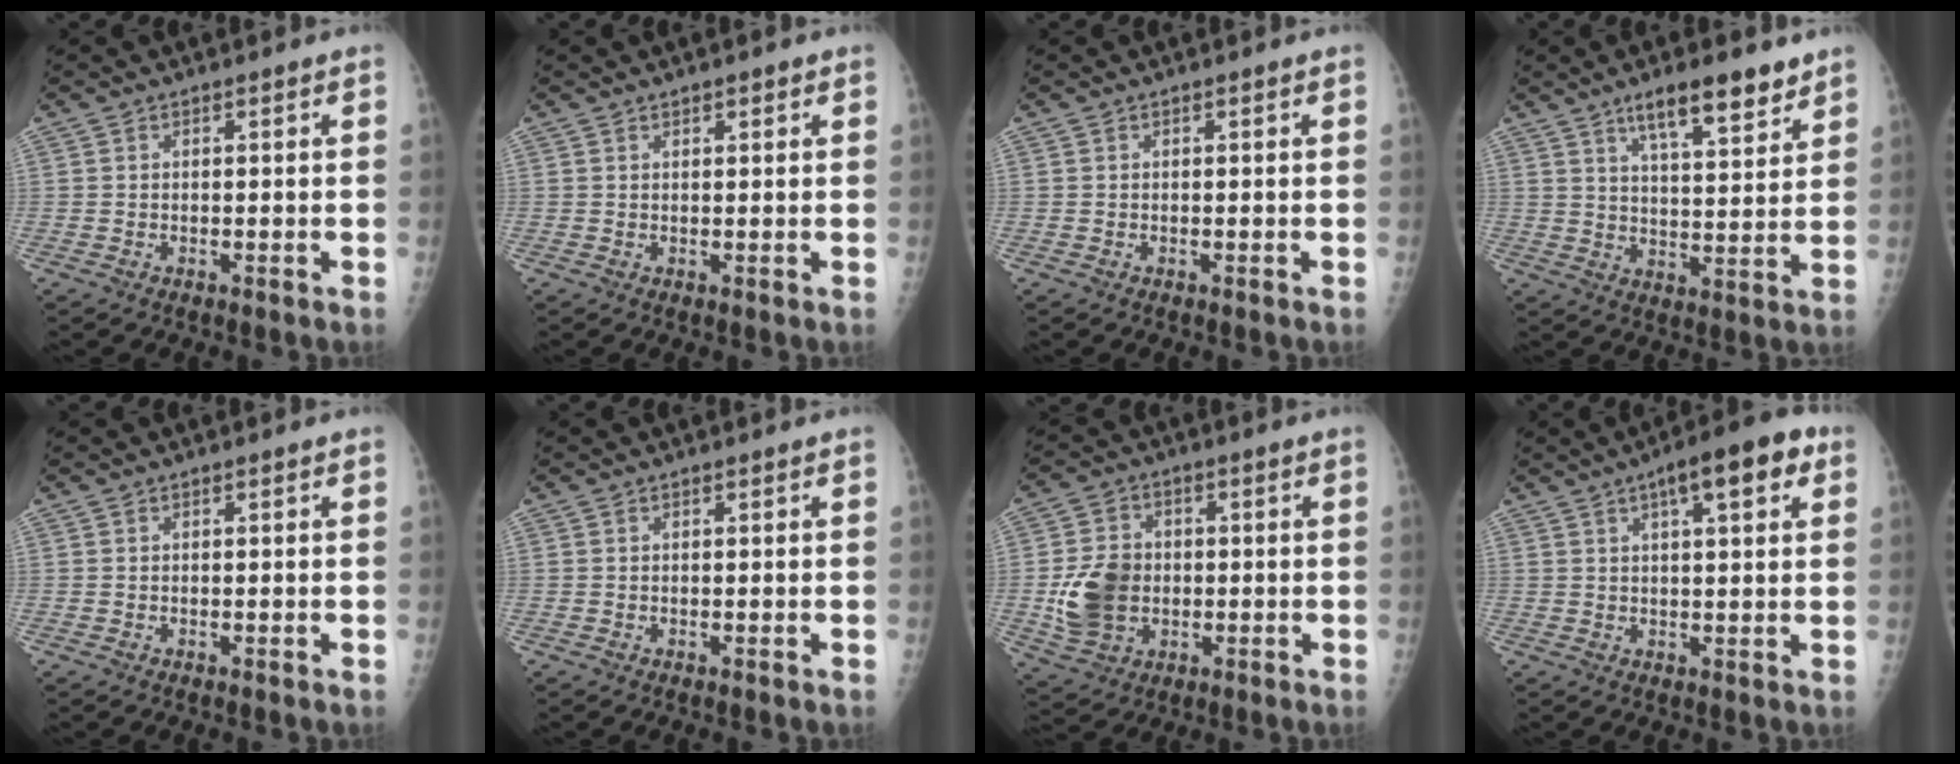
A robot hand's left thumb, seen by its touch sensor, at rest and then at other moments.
{"total": 1.1, "force": [0.8, 0.5, 0.7], "torque": [-0.004, -0.001, 0.008]}
{"total": 0.0}
{"total": 11.0, "force": [7.4, 2.9, 7.6], "torque": [-0.102, -0.039, 0.120]}
{"total": 0.0}
{"total": 0.0}
{"total": 10.6, "force": [-1.1, 8.4, 6.4], "torque": [-0.104, 0.004, -0.013]}
{"total": 10.3, "force": [4.6, 3.1, 8.7], "torque": [-0.107, 0.009, 0.058]}